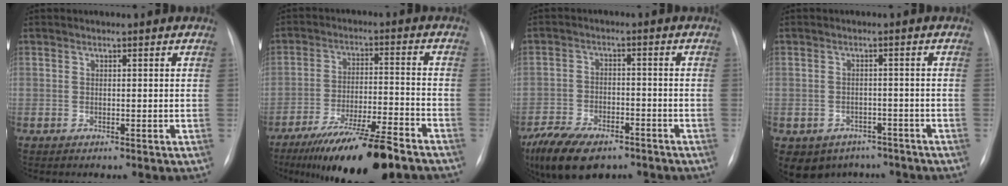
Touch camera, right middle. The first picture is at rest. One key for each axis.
{"total": 14.8, "fx": -11.3, "fy": 1.0, "fz": 9.5, "tx": -0.158, "ty": -0.025, "tz": -0.186}
{"total": 11.6, "fx": -8.4, "fy": 5.0, "fz": 6.3, "tx": -0.120, "ty": -0.011, "tz": -0.135}
{"total": 7.7, "fx": -5.4, "fy": 5.4, "fz": 1.2, "tx": -0.025, "ty": 0.009, "tz": -0.062}